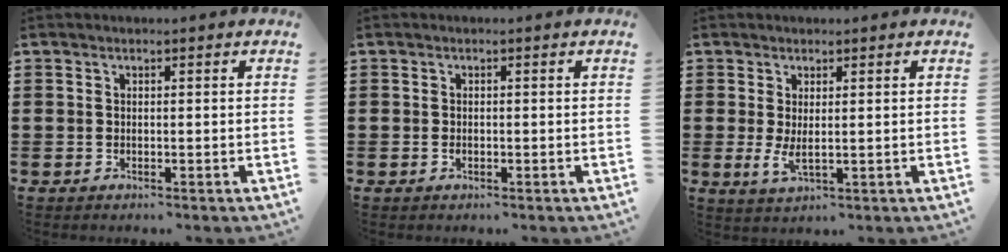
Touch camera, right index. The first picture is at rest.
{"total": 0.8, "force": [-0.3, 0.4, 0.6], "torque": [-0.013, -0.003, -0.005]}
{"total": 3.0, "force": [0.8, 1.0, 2.7], "torque": [-0.061, -0.003, 0.013]}